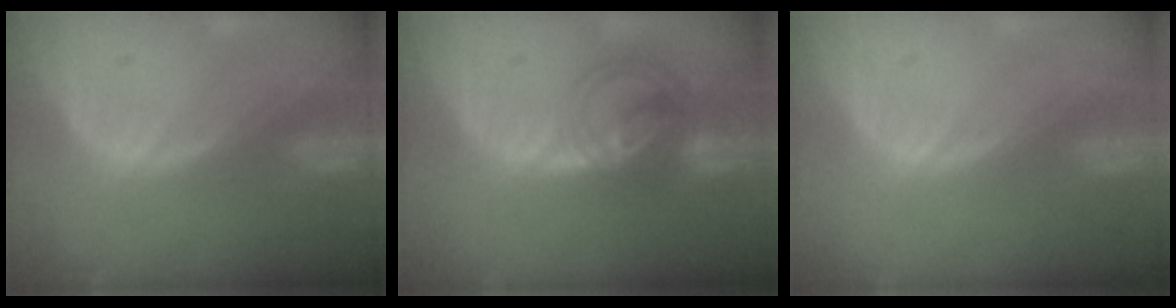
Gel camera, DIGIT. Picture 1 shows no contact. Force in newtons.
{"total": 7.1, "press": 6.5, "slide": 2.9}
{"total": 0.0}